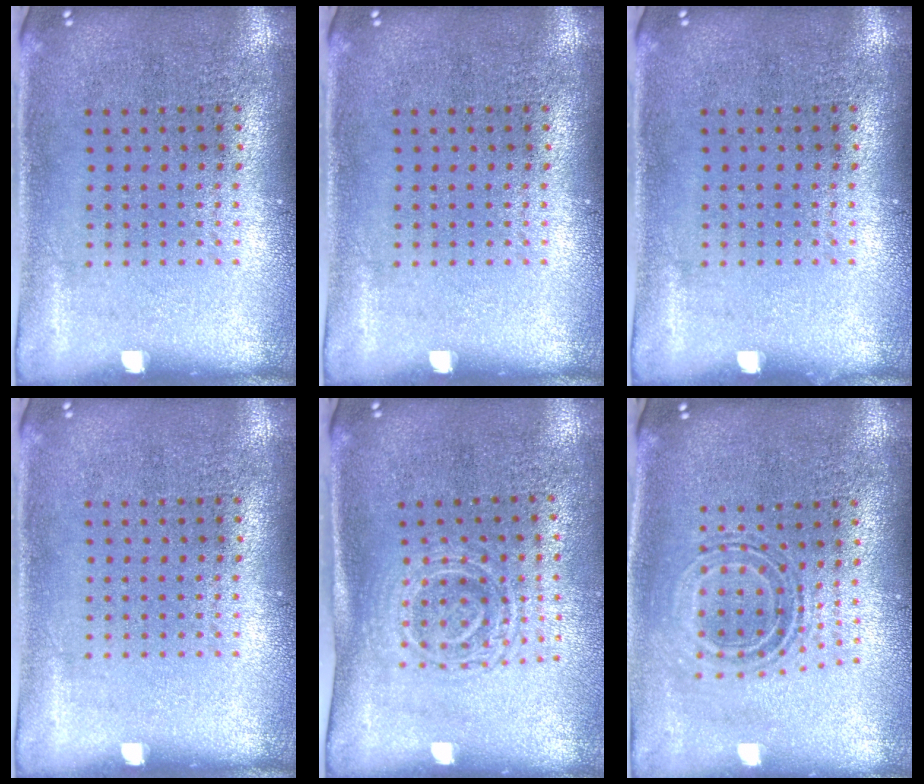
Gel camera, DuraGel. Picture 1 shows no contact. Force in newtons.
{"total": 0.0}
{"total": 0.0}
{"total": 0.0}
{"total": 1.7, "press": 1.3, "slide": 1.0}
{"total": 0.8, "press": 0.8, "slide": 0.3}